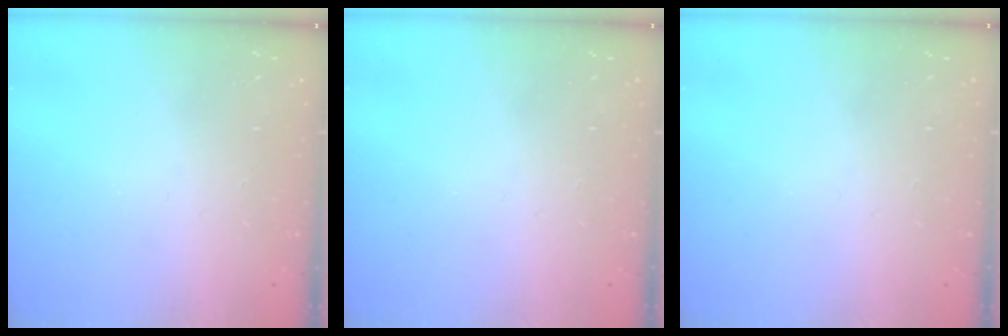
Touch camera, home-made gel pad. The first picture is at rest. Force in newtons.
{"total": 0.0}
{"total": 0.0}